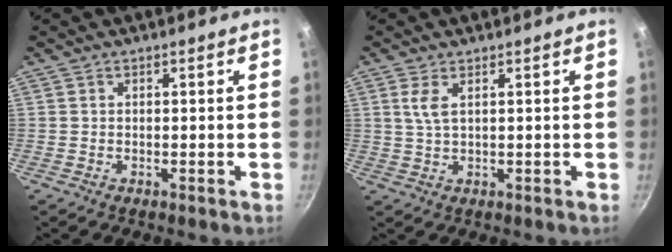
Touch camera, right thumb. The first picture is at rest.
{"total": 3.3, "force": [1.2, 1.3, 2.8], "torque": [-0.060, -0.006, 0.026]}